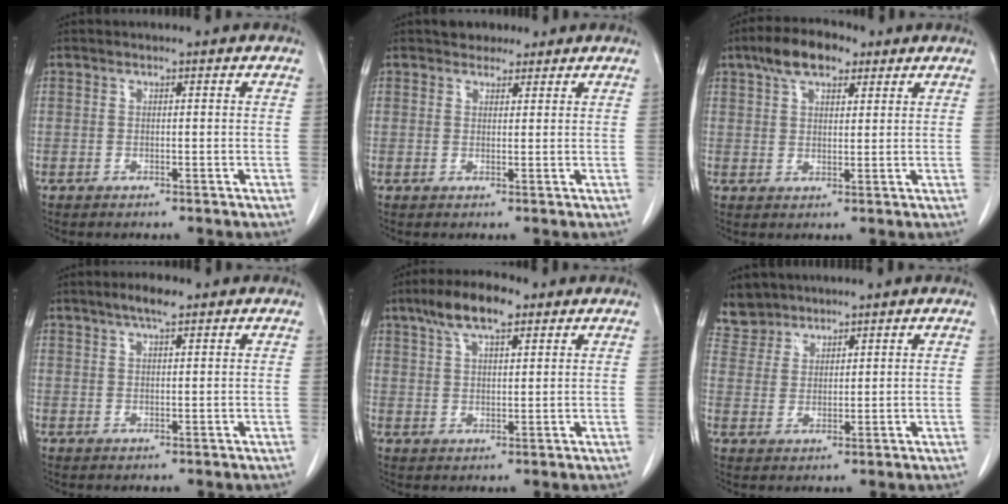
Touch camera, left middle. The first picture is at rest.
{"total": 2.8, "force": [2.3, 1.6, 0.6], "torque": [-0.010, 0.009, 0.034]}
{"total": 7.5, "force": [4.7, 3.3, 4.9], "torque": [-0.092, 0.023, 0.082]}
{"total": 3.3, "force": [2.4, 0.7, 2.2], "torque": [-0.045, 0.006, 0.041]}
{"total": 8.0, "force": [5.2, 2.4, 5.6], "torque": [-0.110, 0.017, 0.091]}
{"total": 4.8, "force": [4.2, 2.3, -0.5], "torque": [0.013, 0.006, 0.083]}